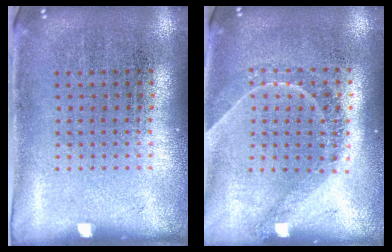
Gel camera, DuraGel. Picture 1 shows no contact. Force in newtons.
{"total": 1.3, "press": 1.1, "slide": 0.7}